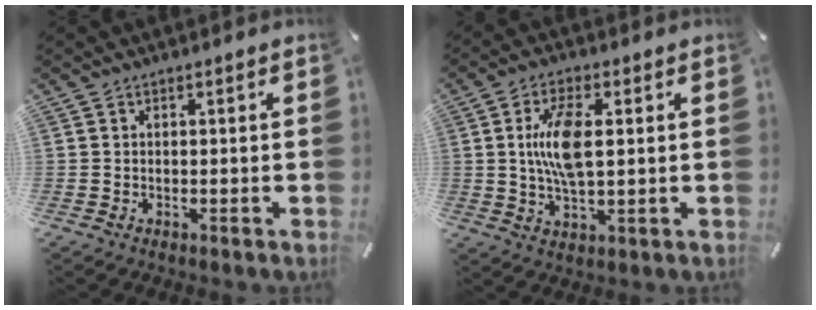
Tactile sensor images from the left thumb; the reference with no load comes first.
{"total": 10.1, "force": [1.5, 4.2, 9.0], "torque": [-0.192, -0.003, 0.018]}